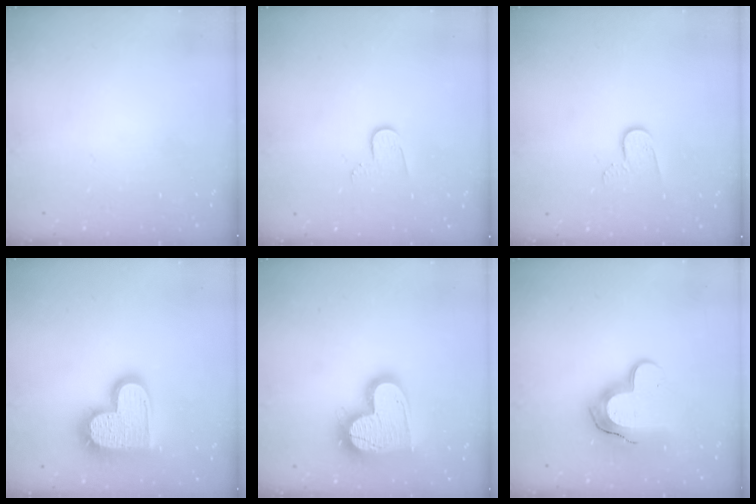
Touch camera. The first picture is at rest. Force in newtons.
{"total": 5.5, "press": 5.5, "slide": 0.5}
{"total": 6.6, "press": 6.6, "slide": 0.6}
{"total": 18.1, "press": 18.1, "slide": 1.3}
{"total": 18.8, "press": 18.7, "slide": 1.6}
{"total": 14.7, "press": 14.6, "slide": 0.8}